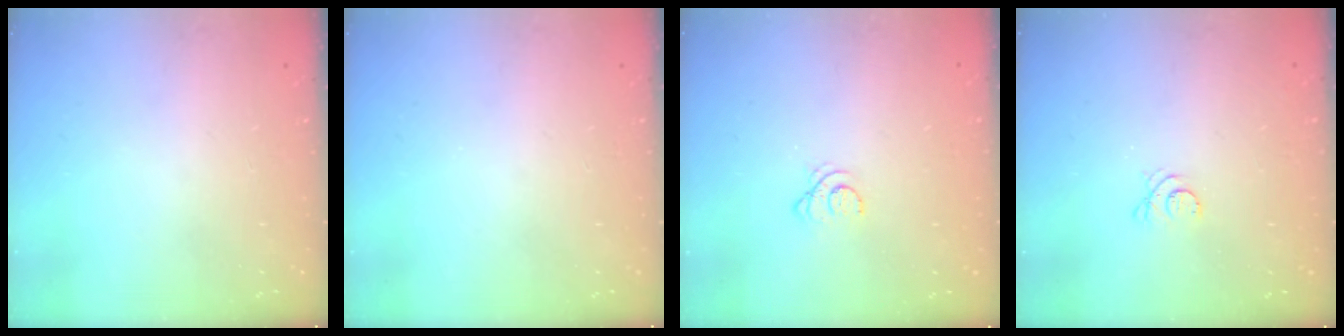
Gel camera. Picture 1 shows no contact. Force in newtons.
{"total": 0.0}
{"total": 2.4, "press": 2.4, "slide": 0.3}
{"total": 4.0, "press": 3.9, "slide": 1.0}